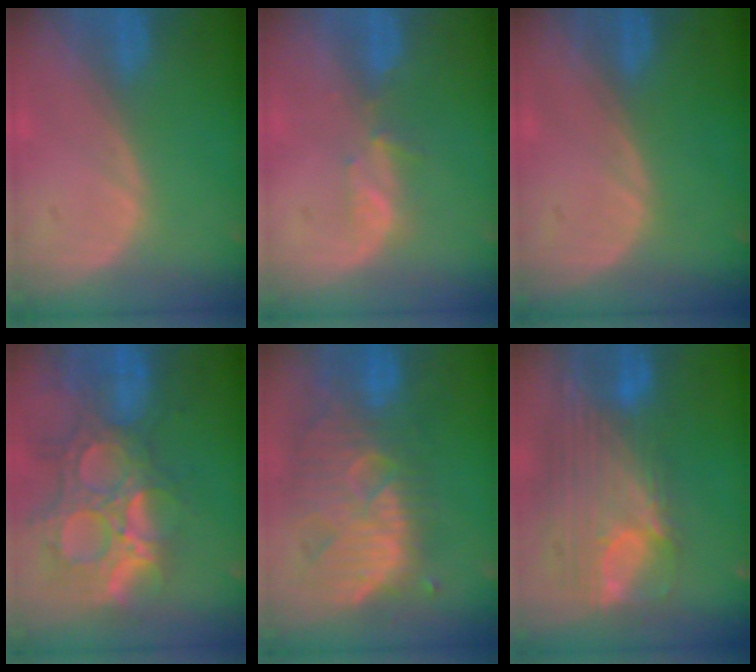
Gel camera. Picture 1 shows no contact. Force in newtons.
{"total": 2.3, "press": 2.1, "slide": 0.8}
{"total": 0.0}
{"total": 13.9, "press": 11.7, "slide": 7.5}
{"total": 12.4, "press": 11.1, "slide": 5.5}
{"total": 12.1, "press": 10.3, "slide": 6.4}